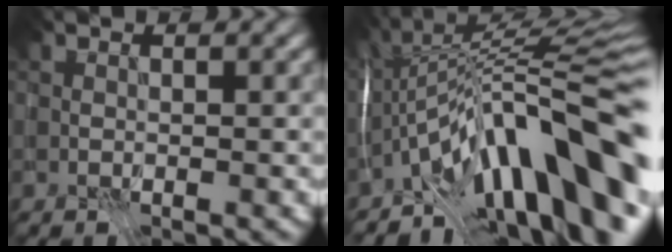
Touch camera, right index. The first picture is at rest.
{"total": 16.5, "force": [-6.5, 4.2, 14.6], "torque": [-0.194, 0.057, -0.123]}